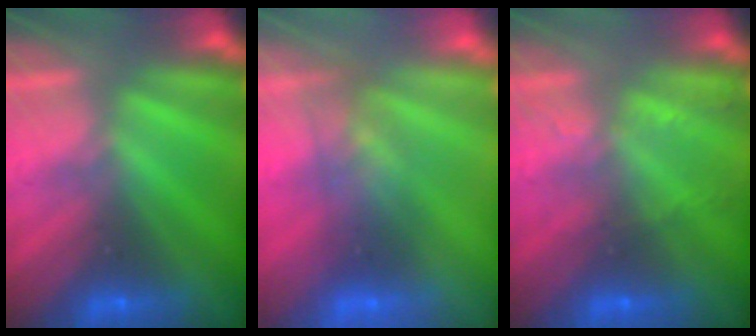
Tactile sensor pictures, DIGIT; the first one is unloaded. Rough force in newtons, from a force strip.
{"total": 2.7}
{"total": 2.1}